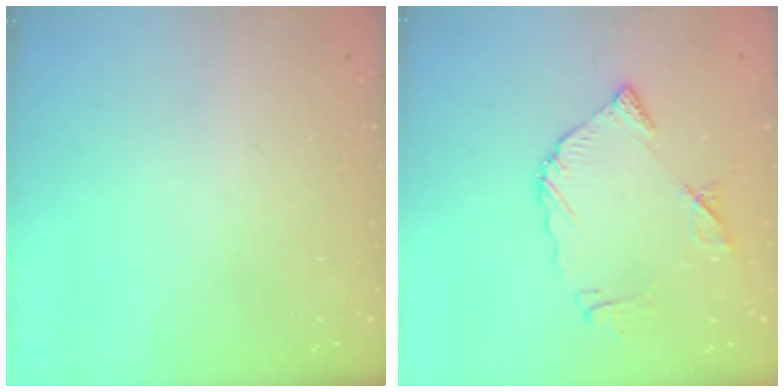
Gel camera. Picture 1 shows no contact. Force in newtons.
{"total": 12.6, "press": 12.5, "slide": 1.5}